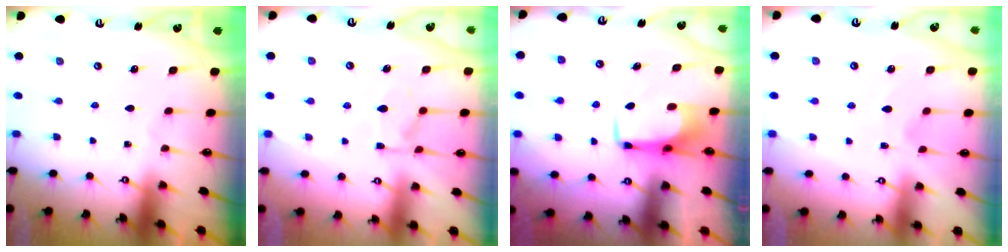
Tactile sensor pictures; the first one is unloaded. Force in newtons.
{"total": 9.2, "press": 9.2, "slide": 1.2}
{"total": 2.9, "press": 2.9, "slide": 0.3}
{"total": 2.2, "press": 1.9, "slide": 1.1}